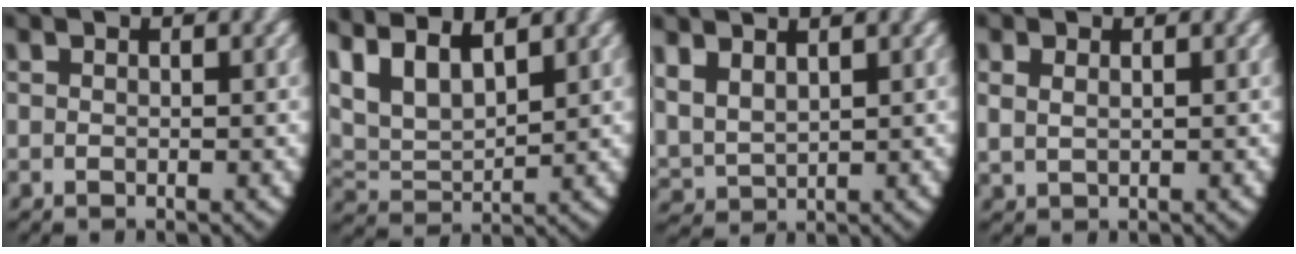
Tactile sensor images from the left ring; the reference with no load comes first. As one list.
[{"total": 8.9, "force": [2.5, 6.8, 5.1], "torque": [-0.140, -0.018, 0.041]}, {"total": 5.1, "force": [1.6, 4.4, 2.0], "torque": [-0.078, -0.013, 0.037]}, {"total": 1.4, "force": [0.7, 0.9, 0.7], "torque": [-0.027, -0.007, 0.024]}]